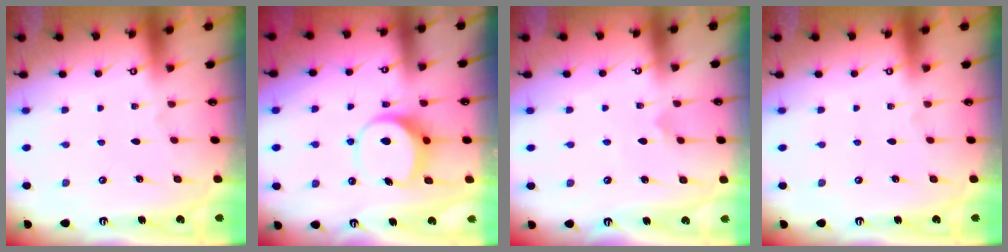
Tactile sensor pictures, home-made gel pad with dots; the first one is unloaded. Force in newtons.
{"total": 7.2, "press": 7.1, "slide": 0.6}
{"total": 2.9, "press": 2.9, "slide": 0.1}
{"total": 0.0}